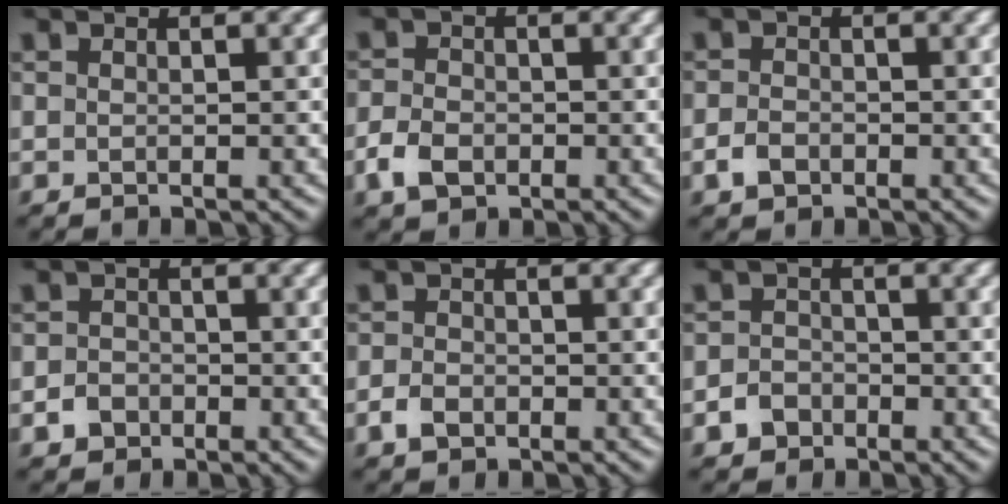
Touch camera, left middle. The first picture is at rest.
{"total": 3.2, "force": [-1.9, 2.0, 1.5], "torque": [-0.033, -0.003, -0.040]}
{"total": 1.7, "force": [-1.4, 1.0, 0.5], "torque": [-0.008, 0.000, -0.028]}
{"total": 1.8, "force": [-1.4, 1.2, 0.2], "torque": [0.003, 0.002, -0.025]}
{"total": 1.9, "force": [-1.4, 1.1, 0.7], "torque": [-0.010, 0.001, -0.029]}
{"total": 2.2, "force": [-1.6, 1.5, 0.3], "torque": [0.001, 0.001, -0.032]}